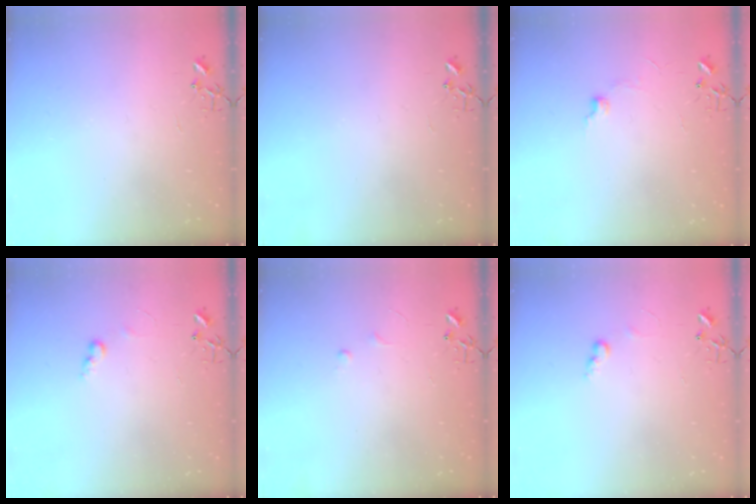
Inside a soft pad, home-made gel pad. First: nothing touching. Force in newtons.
{"total": 0.0}
{"total": 5.3, "press": 5.2, "slide": 0.7}
{"total": 6.0, "press": 5.9, "slide": 0.7}
{"total": 3.4, "press": 3.4, "slide": 0.5}
{"total": 6.0, "press": 5.9, "slide": 0.7}